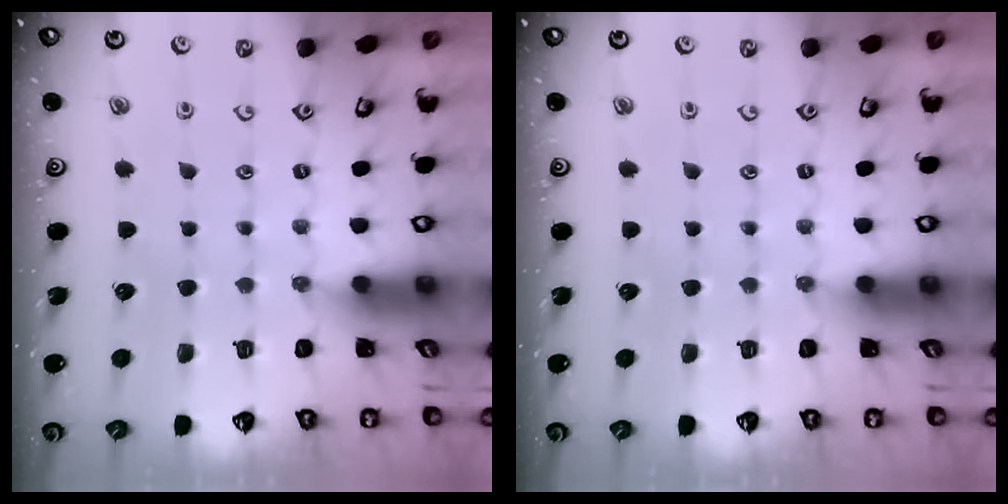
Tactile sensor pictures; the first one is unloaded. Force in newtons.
{"total": 0.0}